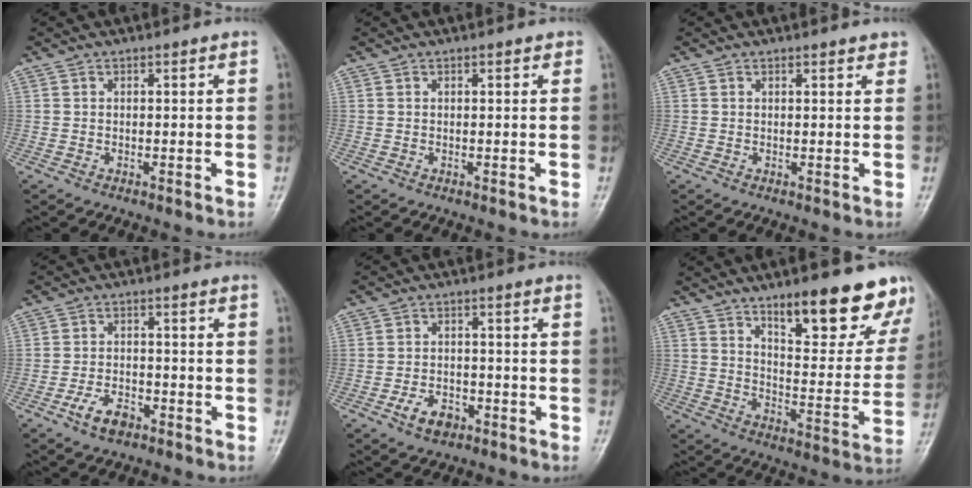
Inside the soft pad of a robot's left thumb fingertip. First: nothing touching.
{"total": 0.7, "force": [0.4, 0.4, 0.4], "torque": [-0.004, -0.001, 0.001]}
{"total": 1.7, "force": [1.4, 0.6, 0.8], "torque": [-0.003, -0.003, 0.015]}
{"total": 4.9, "force": [-3.0, 2.7, 2.9], "torque": [-0.050, 0.021, -0.053]}
{"total": 4.9, "force": [-2.6, 3.1, 2.6], "torque": [-0.035, 0.019, -0.042]}
{"total": 19.1, "force": [13.0, 6.1, 12.6], "torque": [-0.111, -0.078, 0.188]}